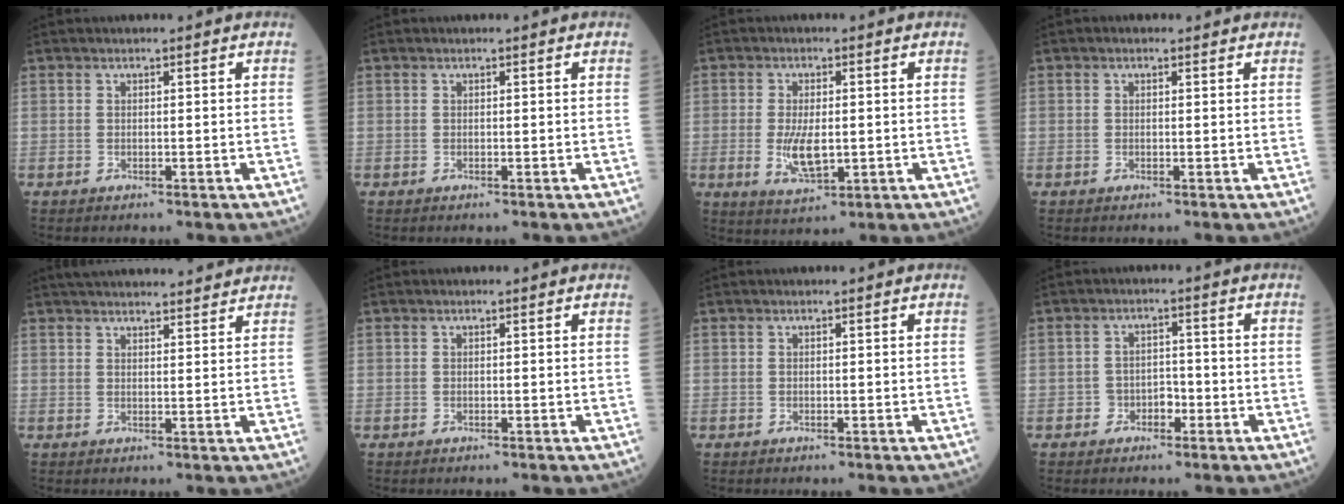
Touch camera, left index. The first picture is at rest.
{"total": 0.0}
{"total": 5.8, "force": [-0.7, 2.2, 5.3], "torque": [-0.107, -0.011, -0.007]}
{"total": 0.5, "force": [0.3, 0.4, 0.2], "torque": [-0.006, 0.001, 0.000]}
{"total": 14.2, "force": [13.3, 2.0, 4.6], "torque": [-0.060, 0.033, 0.179]}
{"total": 0.0}
{"total": 0.0}
{"total": 2.7, "force": [-1.4, 2.1, 1.1], "torque": [-0.007, 0.010, -0.024]}